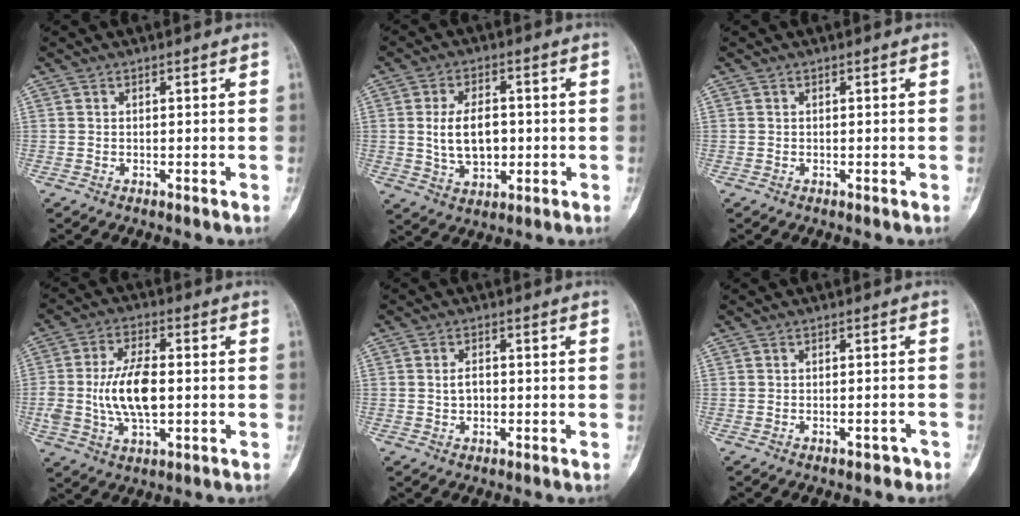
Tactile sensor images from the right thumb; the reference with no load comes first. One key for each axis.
{"total": 9.1, "fx": 0.0, "fy": 5.7, "fz": 7.1, "tx": -0.106, "ty": 0.002, "tz": 0.006}
{"total": 0.0}
{"total": 11.5, "fx": -0.5, "fy": 5.7, "fz": 9.9, "tx": -0.190, "ty": 0.006, "tz": -0.007}
{"total": 2.5, "fx": -0.1, "fy": 1.8, "fz": 1.8, "tx": -0.023, "ty": 0.005, "tz": -0.003}
{"total": 2.1, "fx": -1.5, "fy": 0.9, "fz": 1.2, "tx": -0.016, "ty": 0.020, "tz": -0.014}